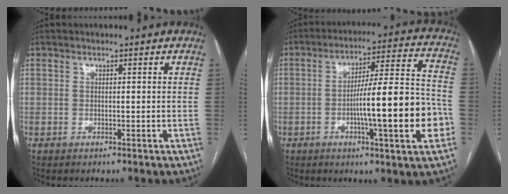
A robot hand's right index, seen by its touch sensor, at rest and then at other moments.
{"total": 16.7, "force": [-4.0, 1.2, 16.2], "torque": [-0.246, 0.012, -0.059]}